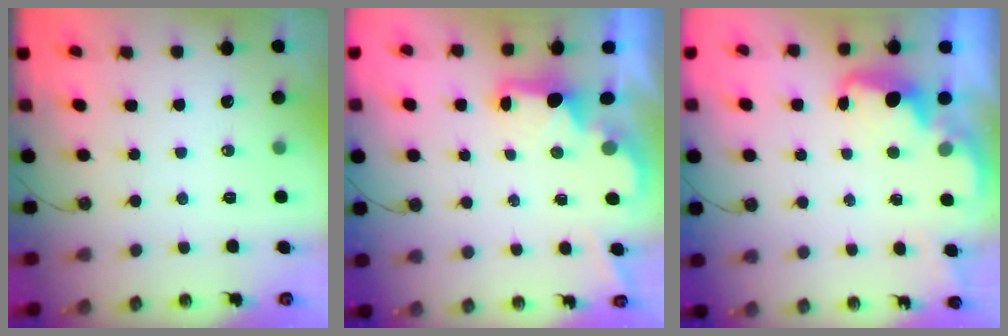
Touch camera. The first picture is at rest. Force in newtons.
{"total": 2.2, "press": 2.0, "slide": 0.8}
{"total": 2.1, "press": 2.1, "slide": 0.6}